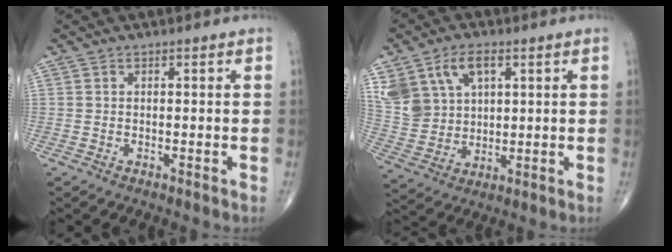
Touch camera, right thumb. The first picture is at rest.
{"total": 13.0, "force": [5.6, 8.9, 7.7], "torque": [-0.145, -0.008, 0.122]}